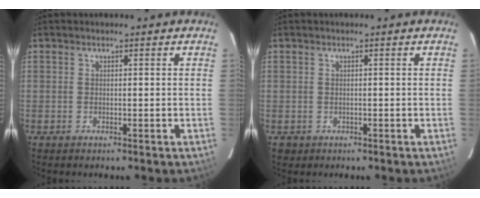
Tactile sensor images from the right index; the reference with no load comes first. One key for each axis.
{"total": 1.5, "fx": -0.6, "fy": 1.4, "fz": -0.1, "tx": -0.008, "ty": 0.005, "tz": -0.008}